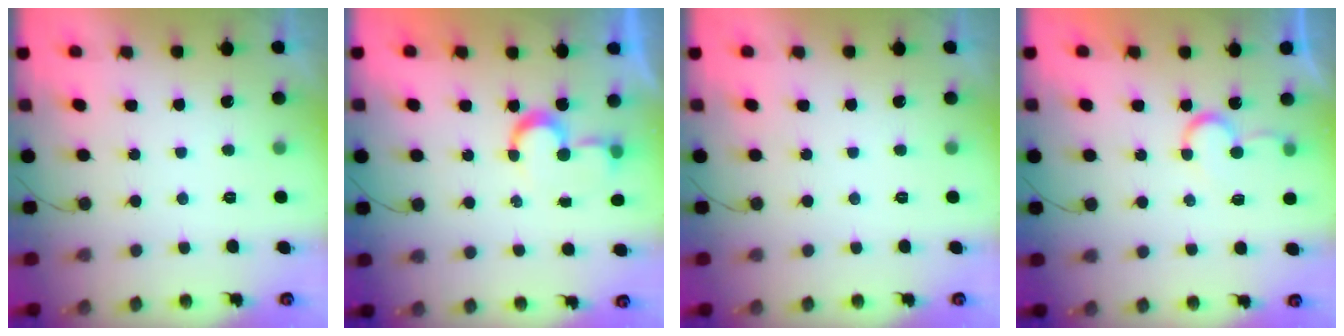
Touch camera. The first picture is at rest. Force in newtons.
{"total": 6.4, "press": 6.4, "slide": 0.6}
{"total": 0.0}
{"total": 6.9, "press": 6.9, "slide": 0.6}